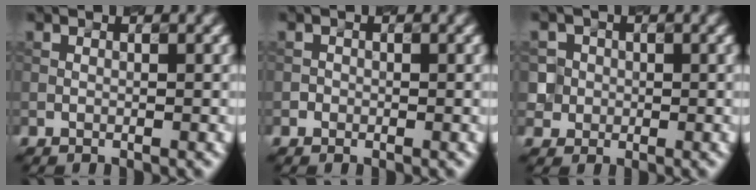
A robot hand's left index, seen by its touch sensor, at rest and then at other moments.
{"total": 0.6, "force": [-0.2, 0.5, 0.0], "torque": [0.004, -0.003, -0.006]}
{"total": 3.7, "force": [-0.1, 3.6, 0.8], "torque": [0.000, 0.016, -0.001]}